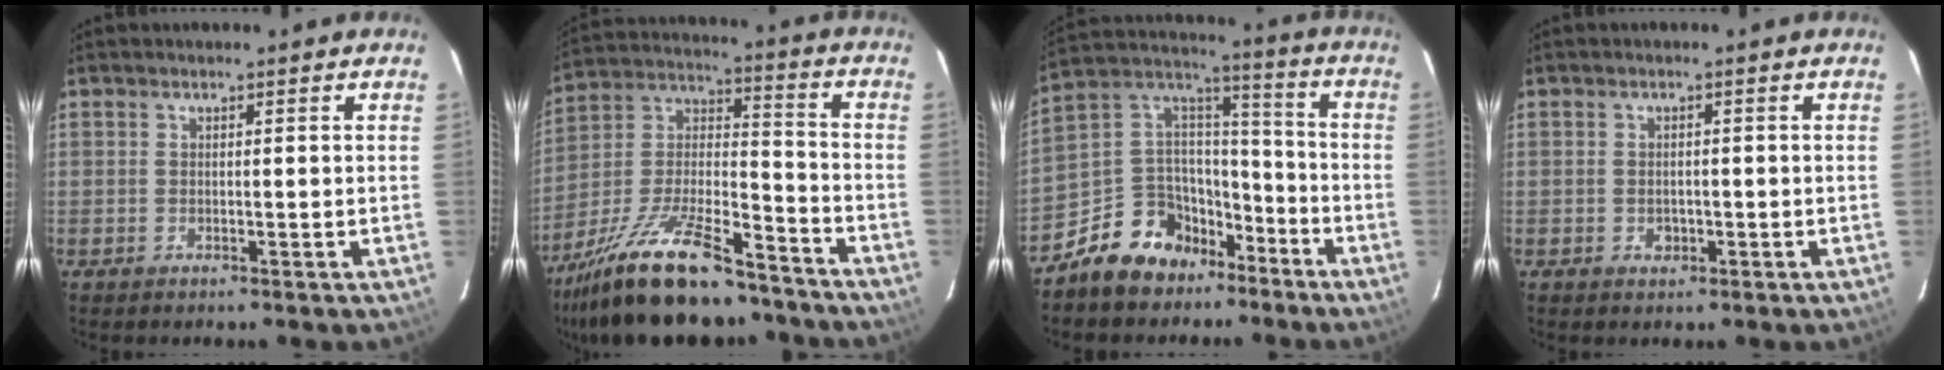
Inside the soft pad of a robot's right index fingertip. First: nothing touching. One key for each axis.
{"total": 24.7, "fx": -18.5, "fy": 7.5, "fz": 14.5, "tx": -0.277, "ty": -0.007, "tz": -0.299}
{"total": 14.0, "fx": -9.0, "fy": 9.7, "fz": 4.7, "tx": -0.115, "ty": 0.064, "tz": -0.142}
{"total": 1.8, "fx": -0.5, "fy": 1.6, "fz": 0.7, "tx": -0.009, "ty": 0.001, "tz": -0.004}